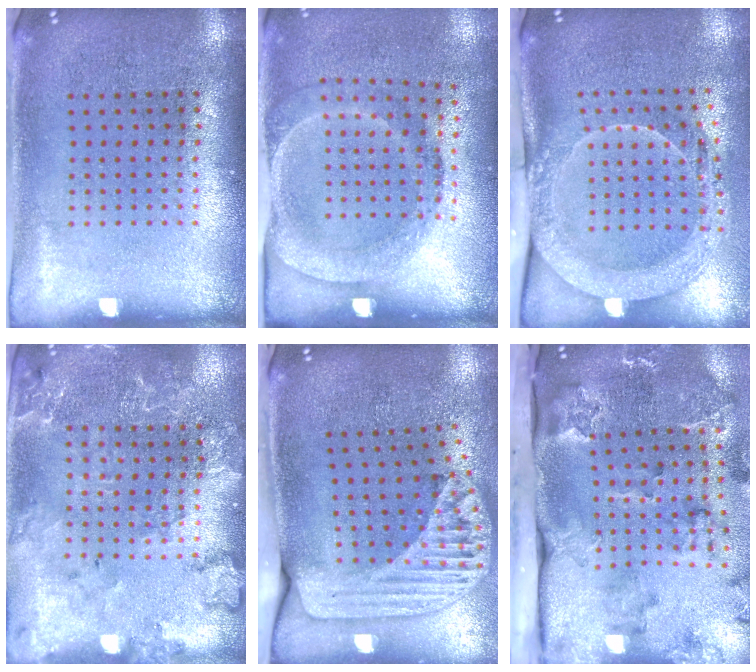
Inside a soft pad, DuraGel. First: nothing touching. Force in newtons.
{"total": 1.8, "press": 1.2, "slide": 1.4}
{"total": 2.1, "press": 2.0, "slide": 0.5}
{"total": 2.0, "press": 1.9, "slide": 0.4}
{"total": 2.4, "press": 1.8, "slide": 1.7}
{"total": 3.2, "press": 2.5, "slide": 2.0}